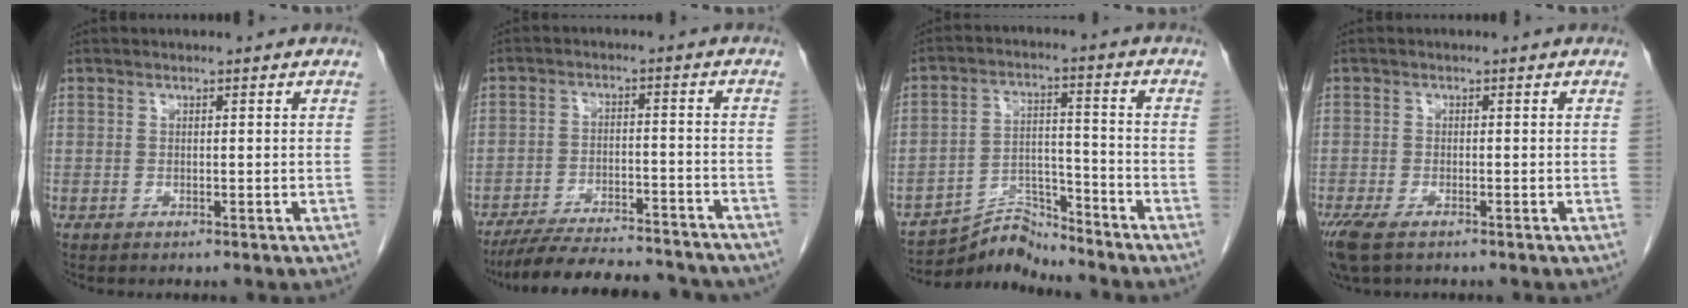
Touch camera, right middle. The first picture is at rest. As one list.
[{"total": 19.2, "force": [-17.3, 3.3, 7.6], "torque": [-0.122, -0.011, -0.243]}, {"total": 7.1, "force": [-7.1, 0.0, -0.8], "torque": [0.015, 0.017, -0.125]}, {"total": 6.5, "force": [-4.4, 2.6, 4.0], "torque": [-0.084, -0.017, -0.076]}]